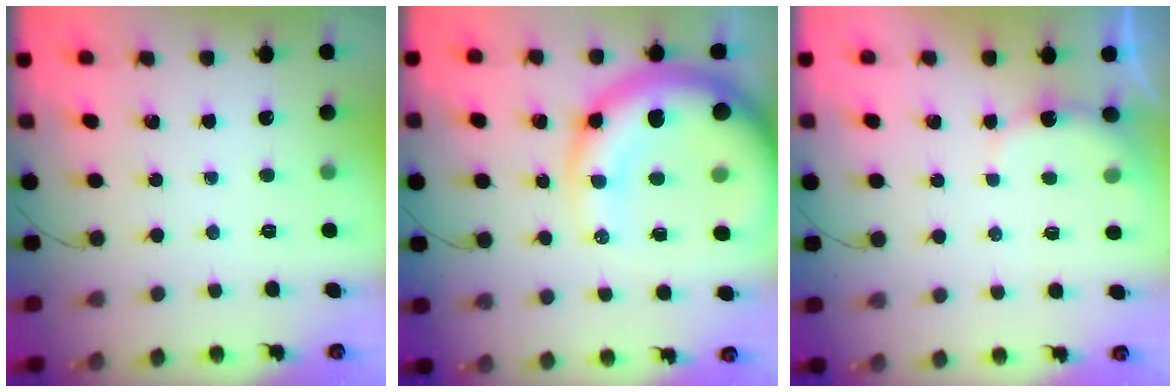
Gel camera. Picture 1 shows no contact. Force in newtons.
{"total": 20.6, "press": 20.1, "slide": 4.5}
{"total": 5.7, "press": 5.7, "slide": 1.0}